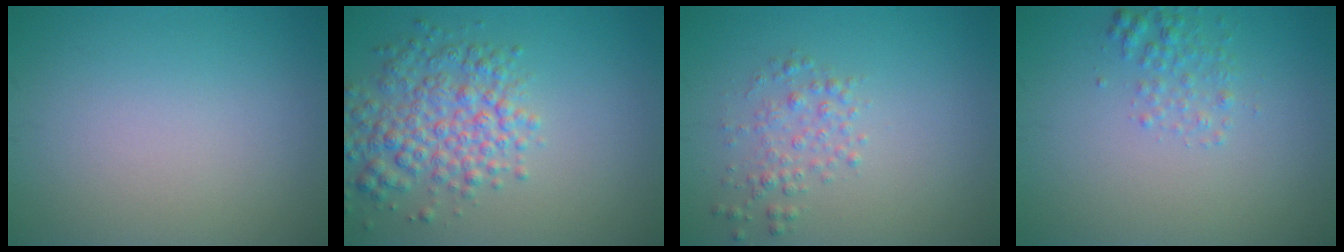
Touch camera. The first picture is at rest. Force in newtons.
{"total": 5.2, "press": 5.2, "slide": 0.1}
{"total": 1.9, "press": 1.9, "slide": 0.0}
{"total": 1.7, "press": 1.7, "slide": 0.1}